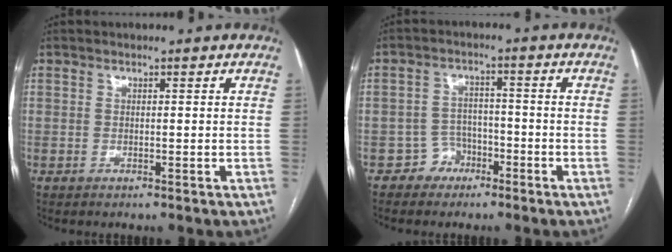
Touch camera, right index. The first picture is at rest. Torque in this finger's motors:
{"motor_torque": [-0.30, -0.03, -0.57, -0.21]}